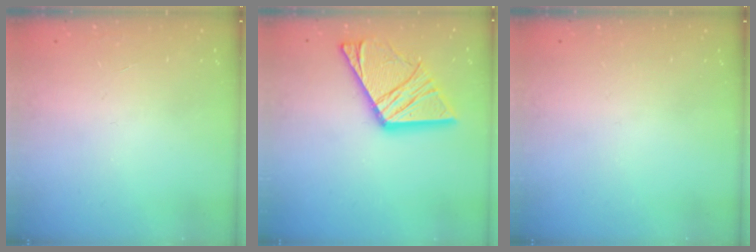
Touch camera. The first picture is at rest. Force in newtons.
{"total": 18.4, "press": 18.3, "slide": 1.8}
{"total": 0.0}